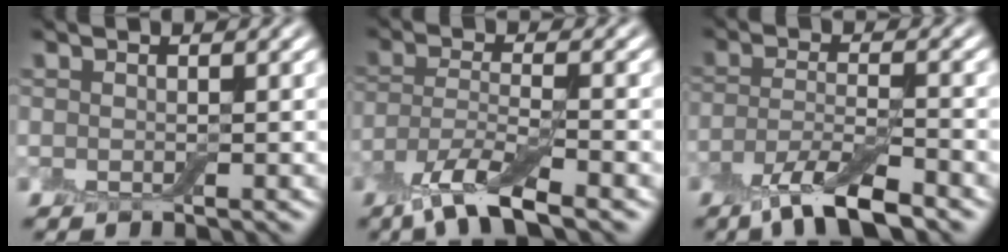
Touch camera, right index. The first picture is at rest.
{"total": 6.2, "force": [-4.2, 1.4, 4.3], "torque": [-0.087, -0.007, -0.089]}
{"total": 5.9, "force": [-4.0, 1.4, 4.0], "torque": [-0.076, -0.006, -0.081]}